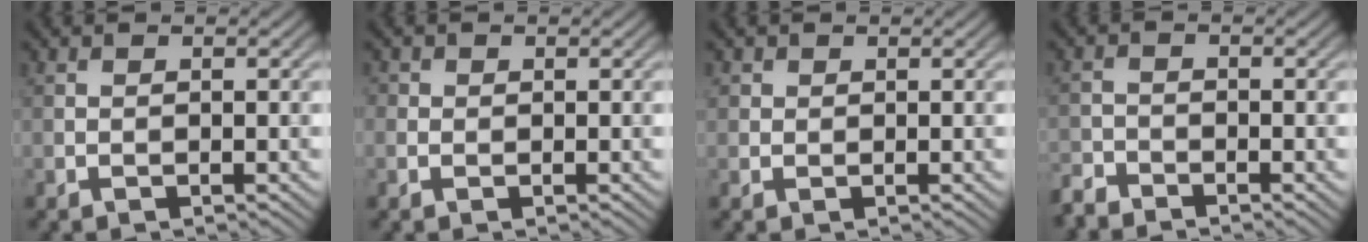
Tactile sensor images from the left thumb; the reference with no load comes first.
{"total": 1.0, "force": [0.1, 1.0, 0.1], "torque": [0.001, -0.003, -0.003]}
{"total": 1.2, "force": [0.6, 1.1, 0.2], "torque": [-0.003, -0.001, 0.009]}
{"total": 2.5, "force": [-2.4, 0.4, 0.4], "torque": [-0.011, -0.007, -0.058]}